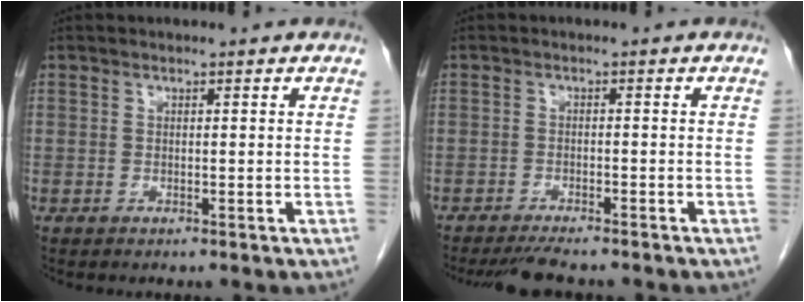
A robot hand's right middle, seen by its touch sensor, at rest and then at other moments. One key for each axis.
{"total": 5.2, "fx": -4.7, "fy": 0.5, "fz": 2.3, "tx": -0.031, "ty": -0.013, "tz": -0.075}